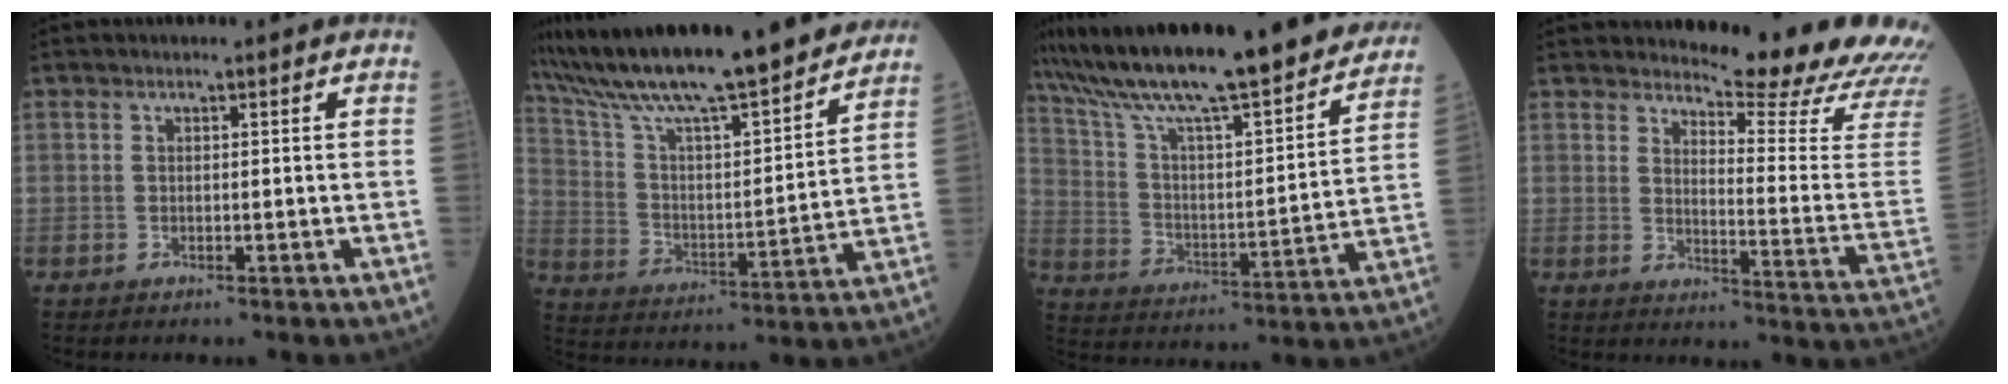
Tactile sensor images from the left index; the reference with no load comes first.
{"total": 23.9, "force": [21.1, 1.8, 11.1], "torque": [-0.196, -0.008, 0.328]}
{"total": 27.6, "force": [24.1, 3.0, 13.1], "torque": [-0.221, -0.031, 0.350]}
{"total": 16.4, "force": [15.7, 0.0, 4.8], "torque": [-0.068, -0.125, 0.171]}